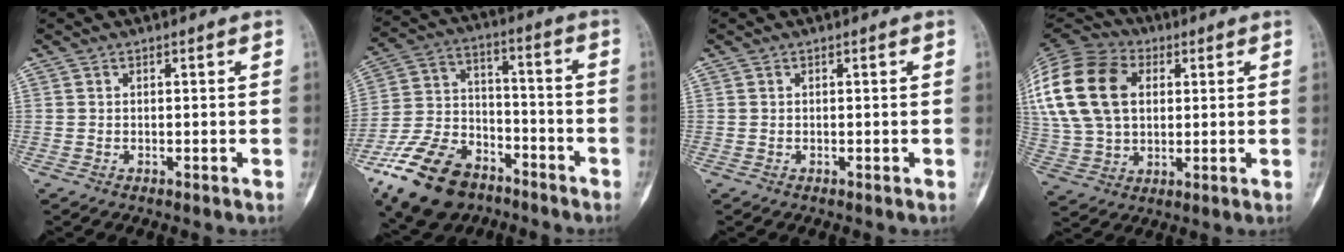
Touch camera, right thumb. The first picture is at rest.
{"total": 18.4, "force": [-11.4, 10.8, 9.5], "torque": [-0.170, 0.067, -0.204]}
{"total": 0.0}
{"total": 25.7, "force": [6.5, 17.9, 17.2], "torque": [-0.379, 0.040, 0.125]}